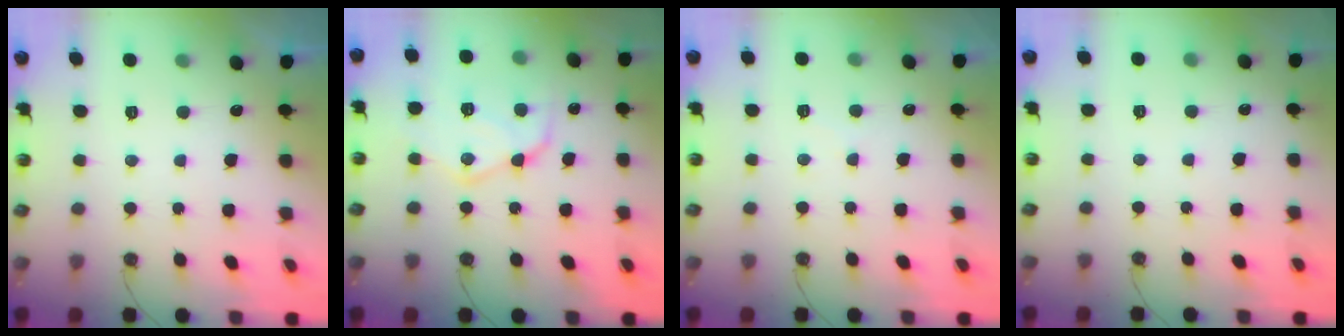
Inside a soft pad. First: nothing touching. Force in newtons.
{"total": 15.3, "press": 15.3, "slide": 1.4}
{"total": 3.6, "press": 3.6, "slide": 0.6}
{"total": 2.2, "press": 2.1, "slide": 0.3}